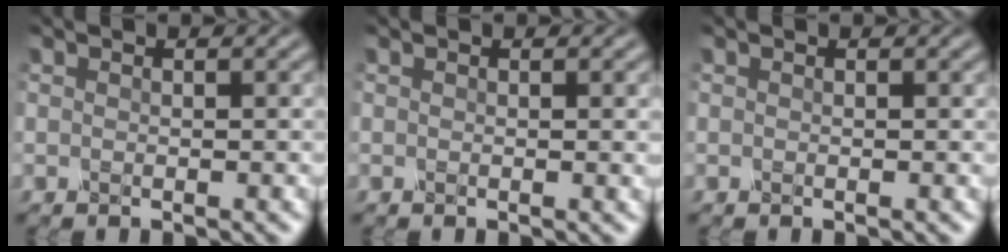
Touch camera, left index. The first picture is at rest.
{"total": 0.9, "force": [0.1, 0.4, 0.8], "torque": [-0.005, 0.002, -0.001]}
{"total": 0.0}